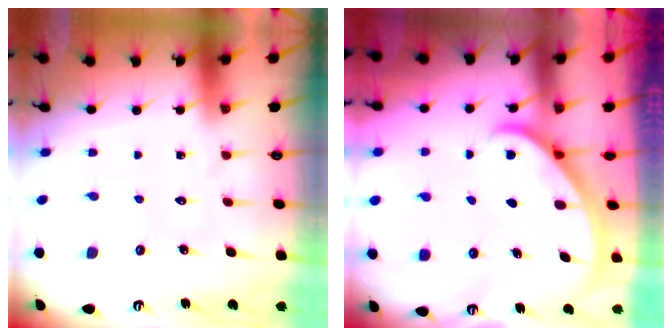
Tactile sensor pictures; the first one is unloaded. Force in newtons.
{"total": 2.1, "press": 2.1, "slide": 0.2}